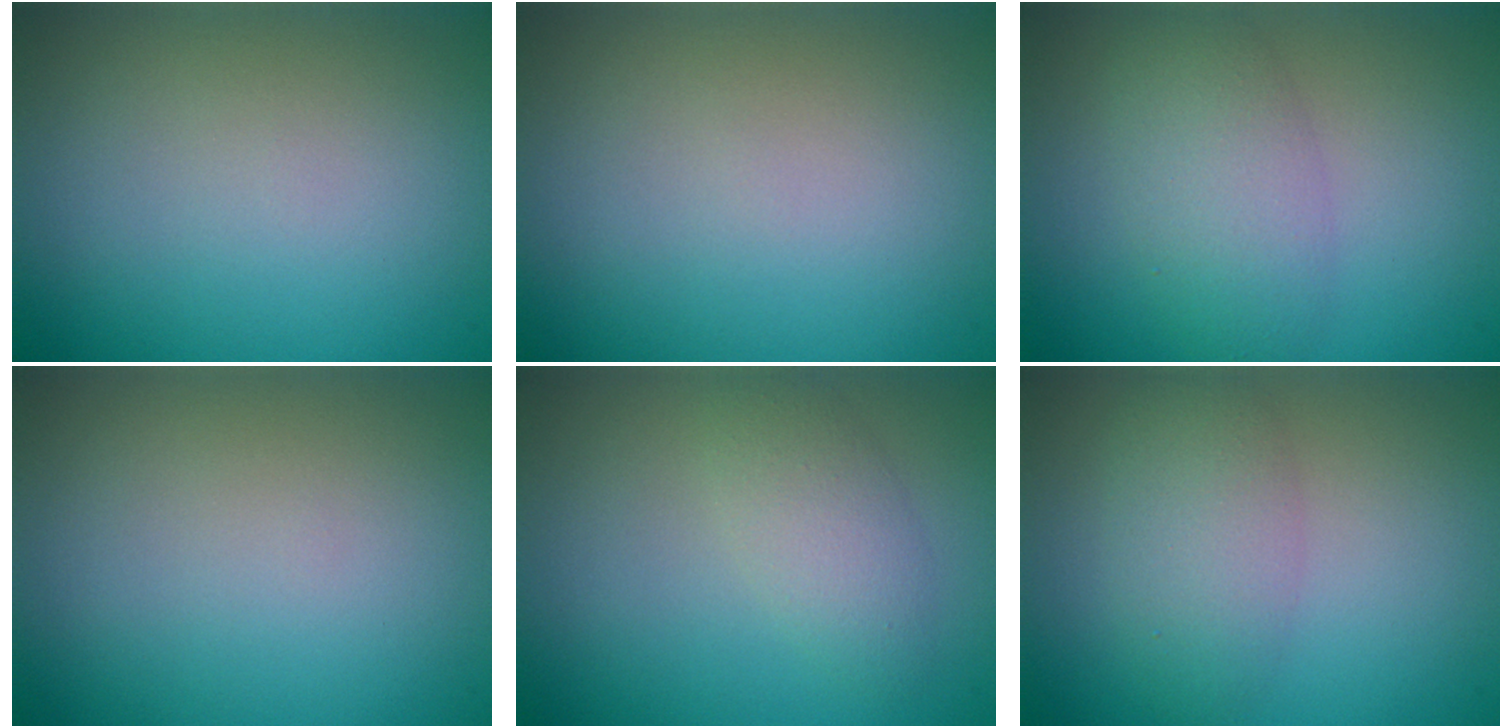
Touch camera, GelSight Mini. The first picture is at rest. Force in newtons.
{"total": 0.0}
{"total": 3.8, "press": 3.8, "slide": 0.1}
{"total": 0.0}
{"total": 2.3, "press": 2.3, "slide": 0.1}
{"total": 3.2, "press": 3.2, "slide": 0.1}